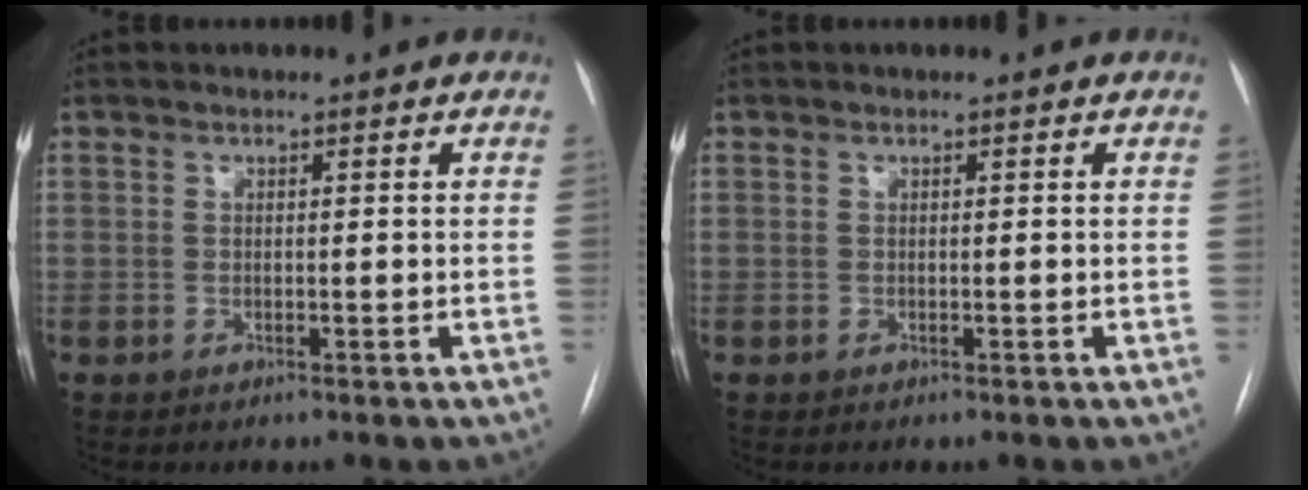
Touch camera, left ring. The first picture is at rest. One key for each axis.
{"total": 0.0}